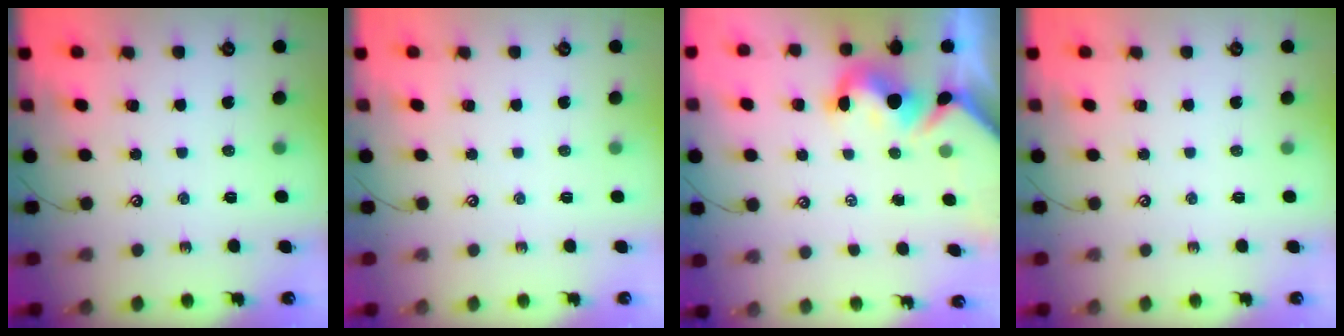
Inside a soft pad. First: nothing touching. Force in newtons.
{"total": 0.0}
{"total": 4.1, "press": 4.0, "slide": 0.8}
{"total": 0.0}